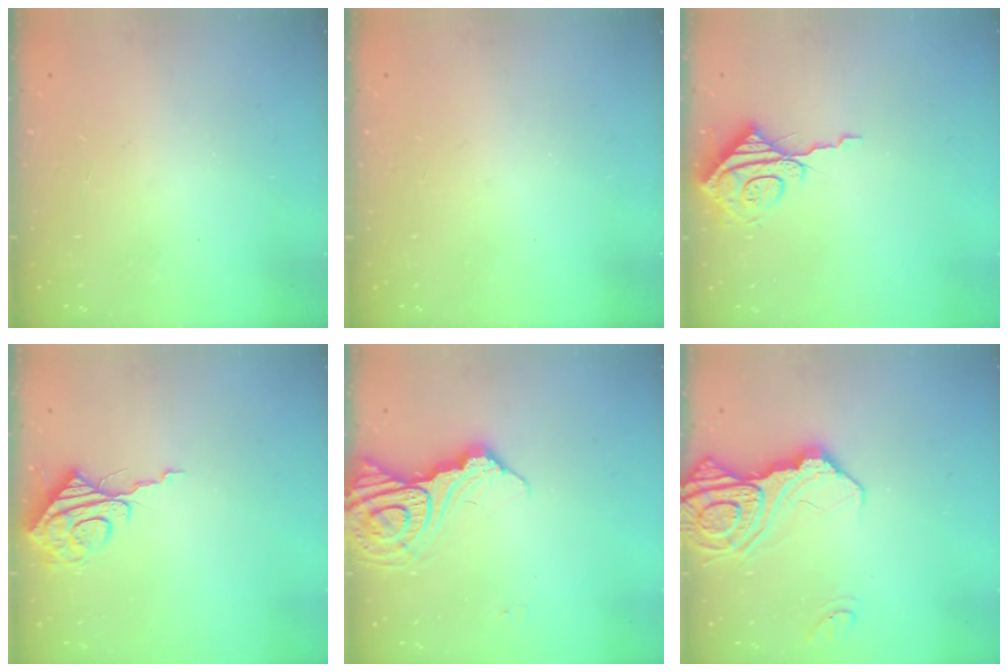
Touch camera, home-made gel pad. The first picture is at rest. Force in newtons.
{"total": 0.0}
{"total": 10.5, "press": 10.5, "slide": 0.8}
{"total": 8.6, "press": 8.6, "slide": 0.6}
{"total": 13.8, "press": 13.7, "slide": 1.6}
{"total": 16.8, "press": 16.7, "slide": 1.9}